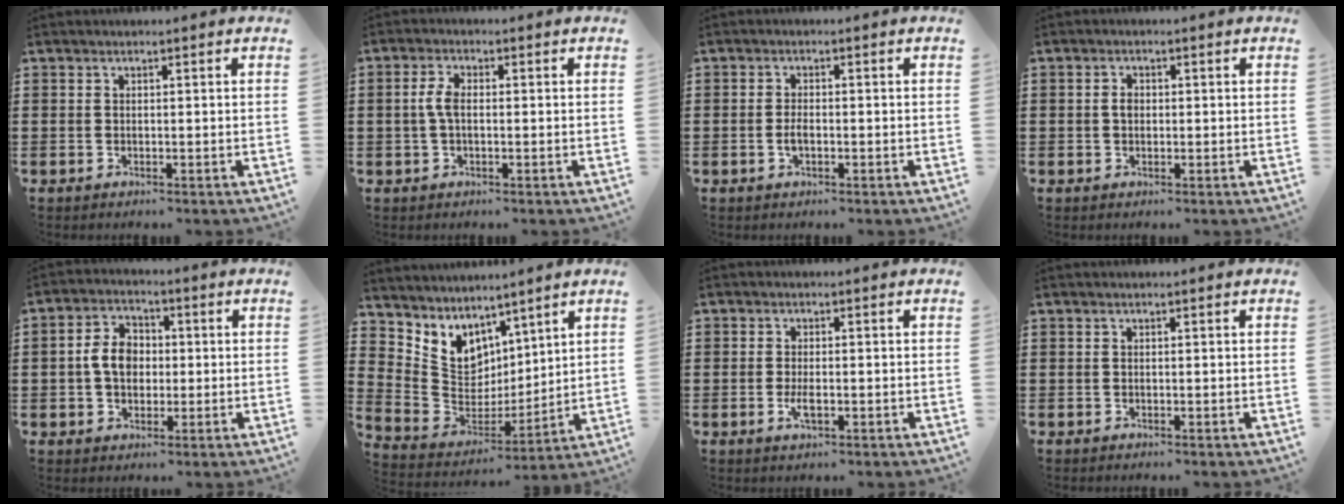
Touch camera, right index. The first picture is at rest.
{"total": 3.3, "force": [-0.1, 1.5, 3.0], "torque": [-0.073, -0.001, -0.008]}
{"total": 1.9, "force": [-0.5, 0.7, 1.7], "torque": [-0.031, 0.000, -0.009]}
{"total": 1.6, "force": [0.1, 1.1, 1.2], "torque": [-0.025, 0.007, 0.000]}
{"total": 6.0, "force": [-0.2, 4.4, 4.0], "torque": [-0.100, 0.011, -0.010]}
{"total": 6.4, "force": [3.8, 5.1, 0.7], "torque": [-0.060, -0.044, 0.075]}
{"total": 2.4, "force": [-0.6, 0.9, 2.1], "torque": [-0.047, -0.005, -0.012]}
{"total": 0.0}